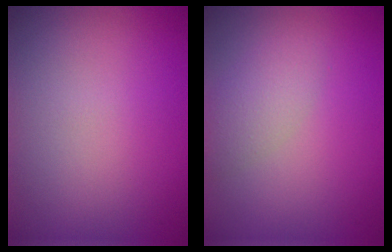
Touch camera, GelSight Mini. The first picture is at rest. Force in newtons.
{"total": 2.4, "press": 2.4, "slide": 0.2}